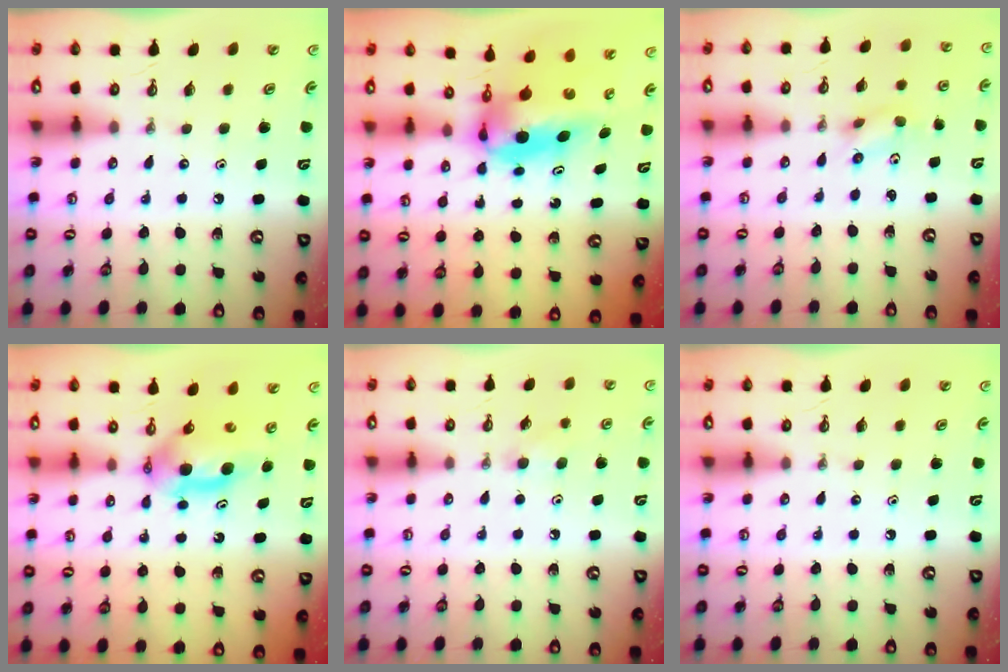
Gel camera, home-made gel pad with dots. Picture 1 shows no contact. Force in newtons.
{"total": 7.3, "press": 6.7, "slide": 2.8}
{"total": 2.8, "press": 2.6, "slide": 1.1}
{"total": 5.5, "press": 5.1, "slide": 2.0}
{"total": 5.8, "press": 5.4, "slide": 2.3}
{"total": 0.0}